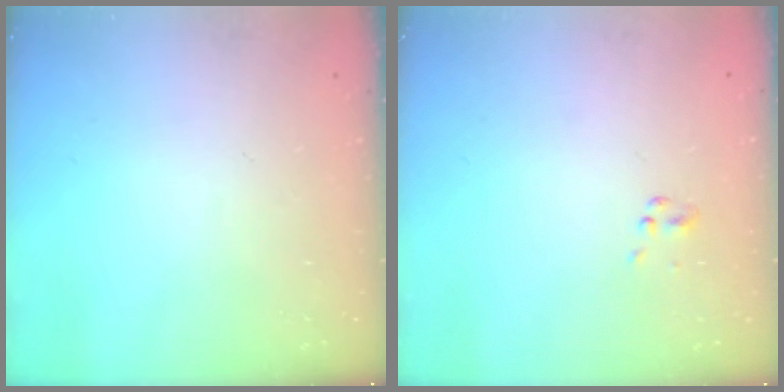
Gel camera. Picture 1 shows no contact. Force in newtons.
{"total": 0.5, "press": 0.5, "slide": 0.1}